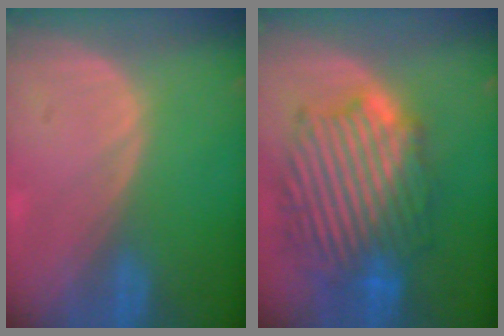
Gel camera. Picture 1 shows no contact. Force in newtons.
{"total": 12.7, "press": 12.6, "slide": 1.1}